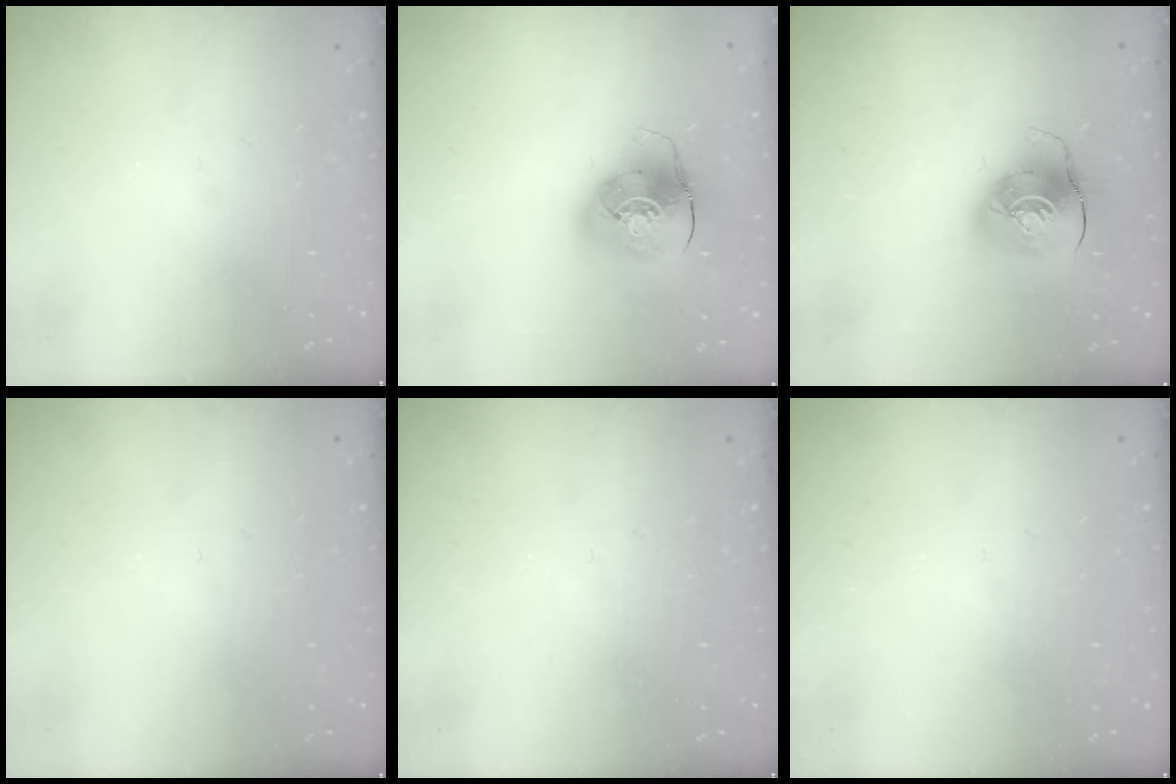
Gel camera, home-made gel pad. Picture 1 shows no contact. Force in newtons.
{"total": 11.2, "press": 11.0, "slide": 1.9}
{"total": 9.7, "press": 9.6, "slide": 1.4}
{"total": 0.0}
{"total": 0.0}
{"total": 0.0}